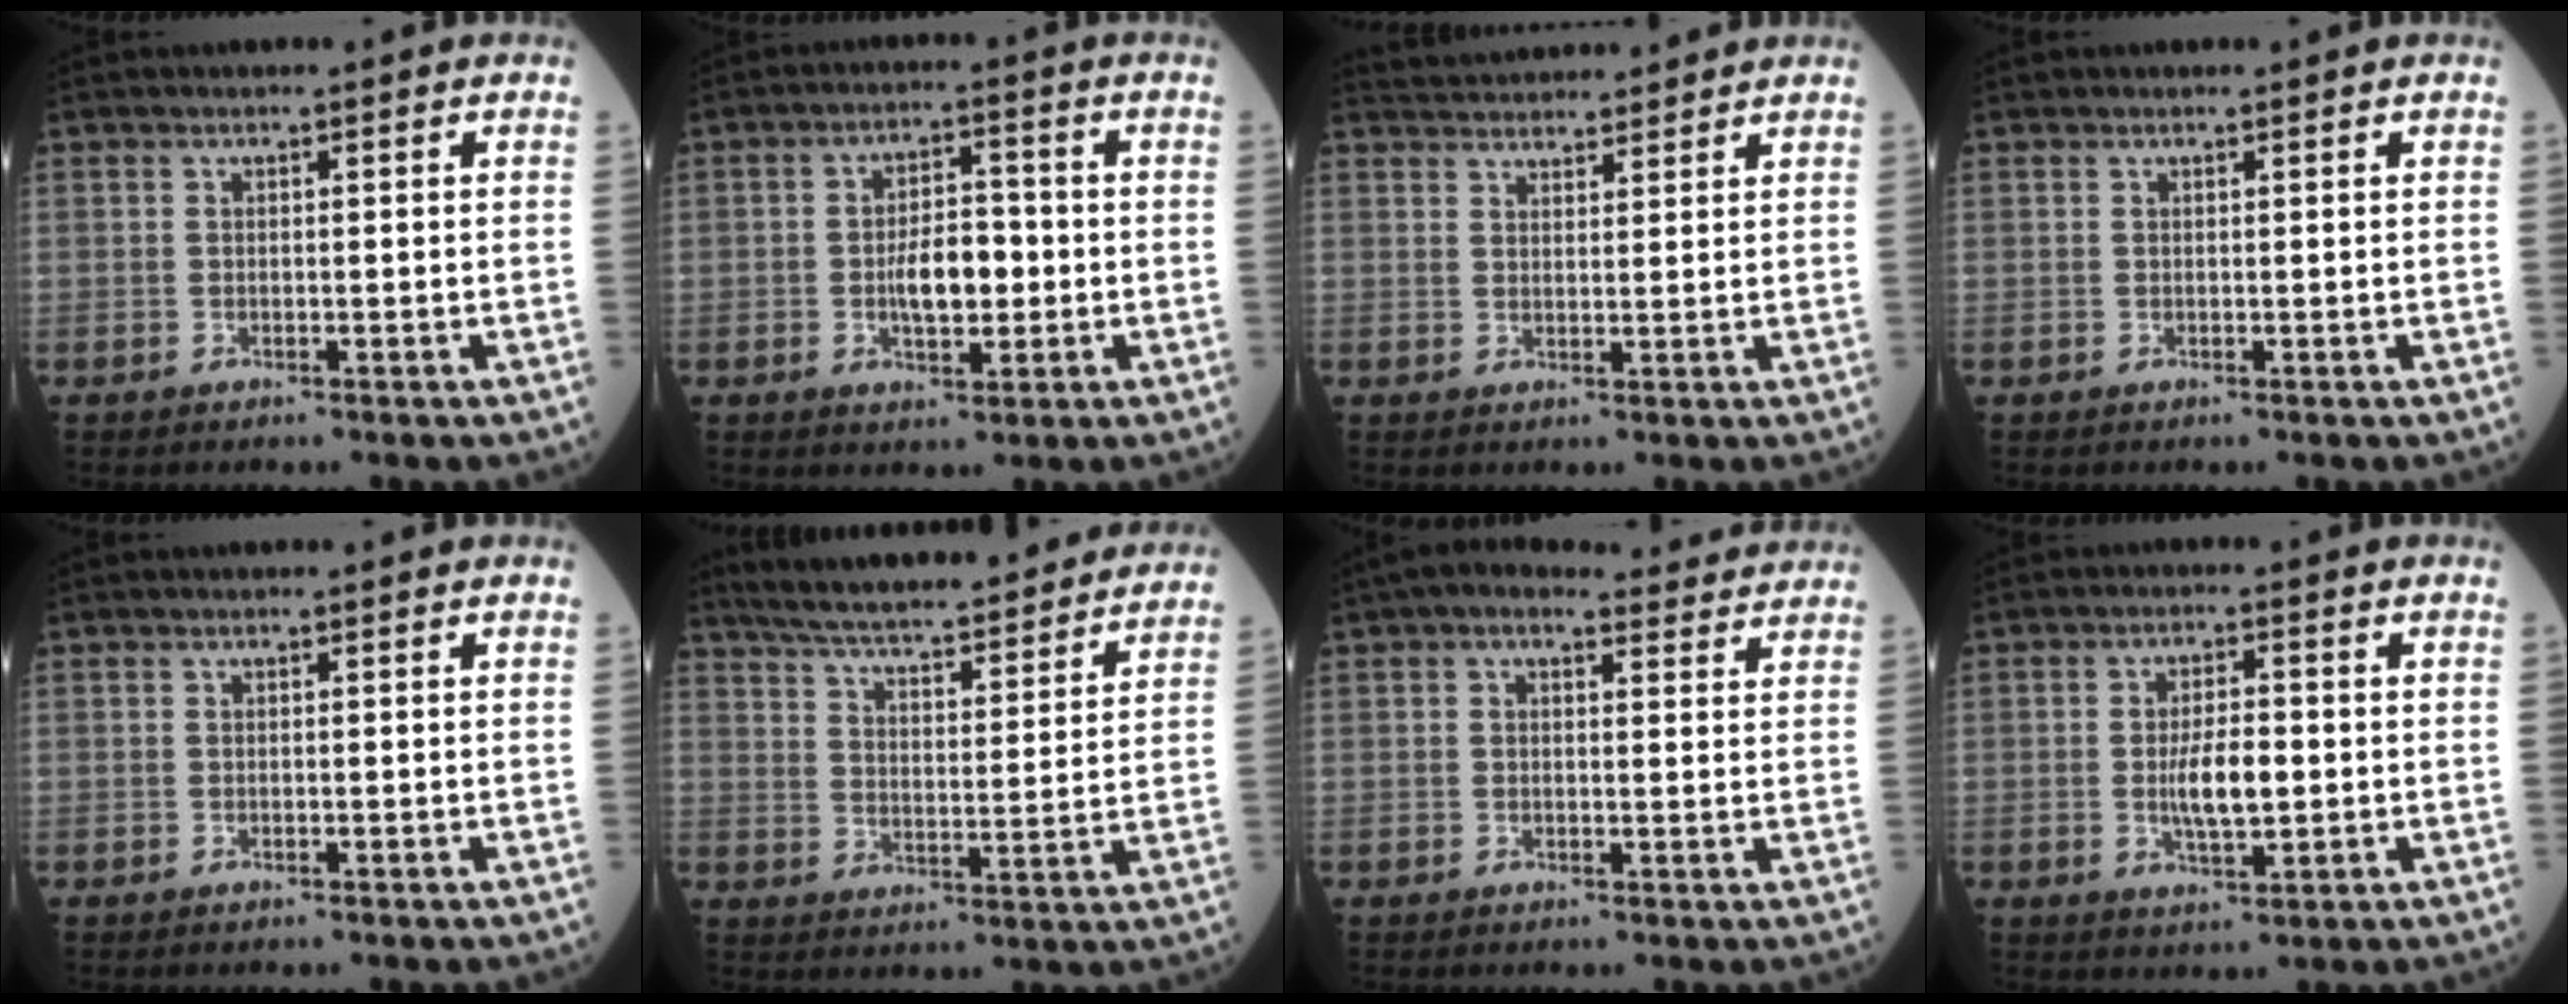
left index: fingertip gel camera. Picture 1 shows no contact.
{"total": 6.4, "force": [-1.0, 2.8, 5.7], "torque": [-0.104, 0.006, -0.016]}
{"total": 8.8, "force": [8.5, 1.6, 1.8], "torque": [-0.029, 0.029, 0.124]}
{"total": 0.0}
{"total": 0.0}
{"total": 24.0, "force": [21.7, 3.1, 9.8], "torque": [-0.155, -0.004, 0.296]}
{"total": 7.3, "force": [6.3, 2.6, 2.8], "torque": [-0.038, 0.031, 0.077]}
{"total": 6.0, "force": [-0.6, 1.9, 5.6], "torque": [-0.109, -0.002, -0.009]}